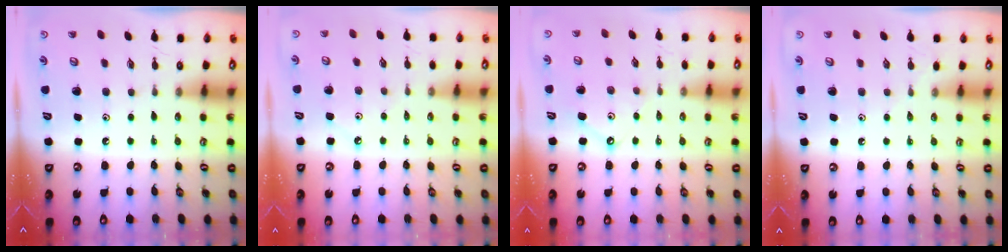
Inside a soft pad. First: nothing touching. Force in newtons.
{"total": 2.2, "press": 2.1, "slide": 0.4}
{"total": 4.7, "press": 4.6, "slide": 0.5}
{"total": 3.0, "press": 2.9, "slide": 0.6}